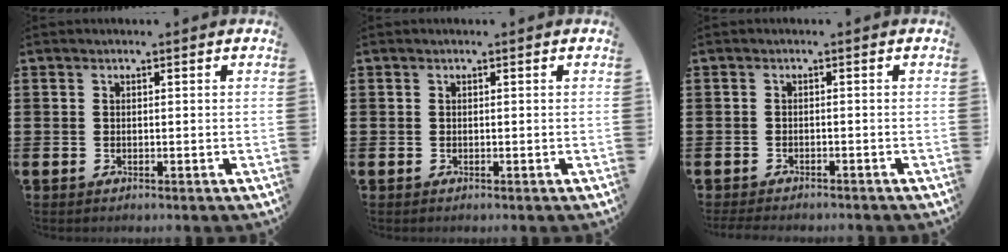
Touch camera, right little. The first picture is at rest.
{"total": 0.0}
{"total": 1.0, "force": [-1.0, 0.1, 0.1], "torque": [-0.005, 0.000, -0.021]}